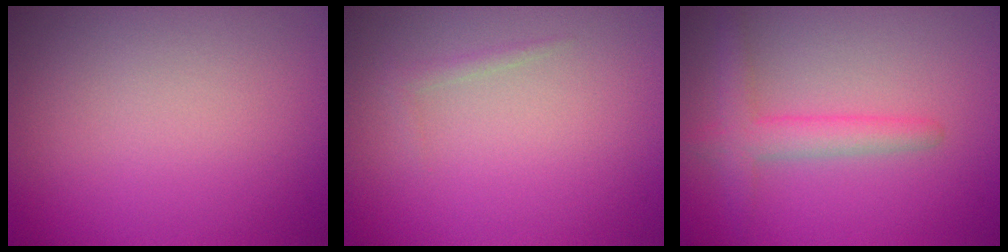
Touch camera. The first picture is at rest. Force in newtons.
{"total": 0.6, "press": 0.6, "slide": 0.0}
{"total": 2.8, "press": 2.8, "slide": 0.2}